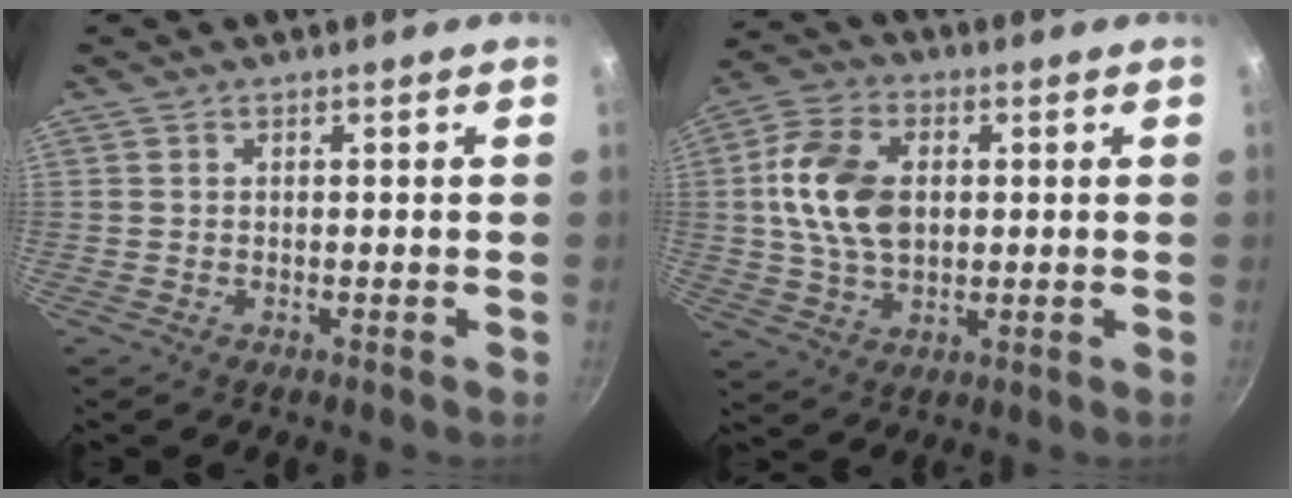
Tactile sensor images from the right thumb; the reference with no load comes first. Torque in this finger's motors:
{"motor_torque": [0.66, 1.95, 1.43, -0.68, 0.13]}